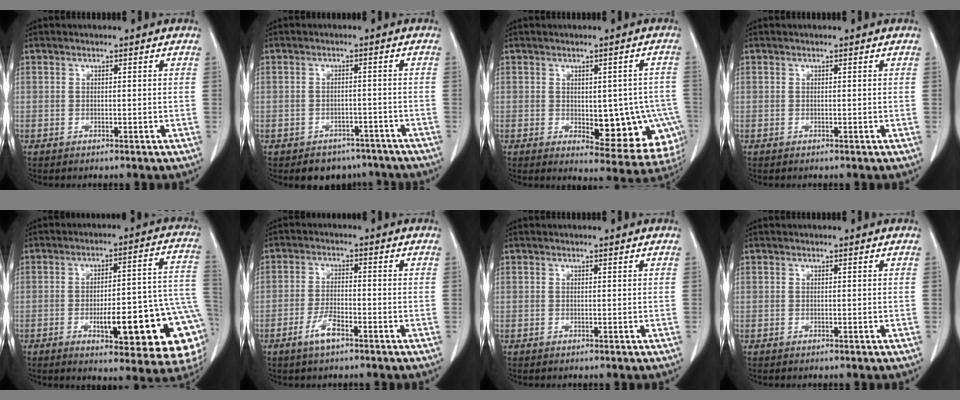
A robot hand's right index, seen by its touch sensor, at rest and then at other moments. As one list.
[{"total": 5.7, "force": [-4.5, 3.5, 0.4], "torque": [0.013, 0.016, -0.058]}, {"total": 12.9, "force": [-2.7, 5.9, 11.1], "torque": [-0.100, 0.010, -0.017]}, {"total": 0.0}, {"total": 20.5, "force": [-6.1, 4.4, 19.1], "torque": [-0.156, 0.022, -0.067]}, {"total": 4.2, "force": [-2.6, 0.9, 3.2], "torque": [-0.064, 0.000, -0.049]}, {"total": 0.0}, {"total": 0.0}]